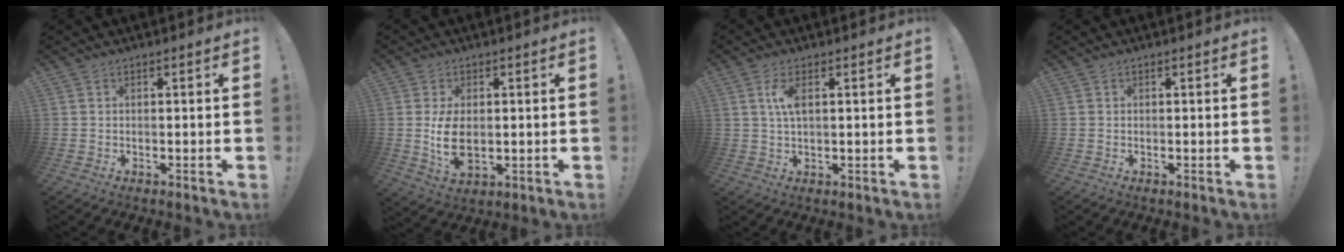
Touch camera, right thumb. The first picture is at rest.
{"total": 8.8, "force": [-0.1, 5.0, 7.2], "torque": [-0.141, -0.014, -0.004]}
{"total": 4.9, "force": [1.3, 1.8, 4.3], "torque": [-0.080, -0.004, 0.015]}
{"total": 0.0}